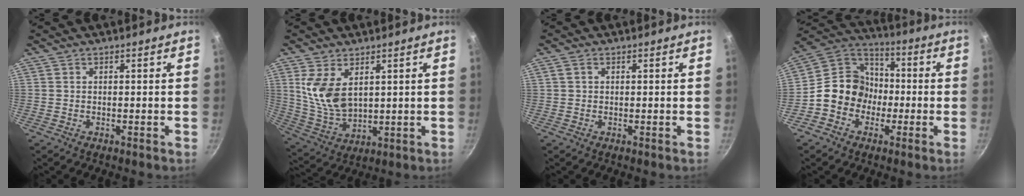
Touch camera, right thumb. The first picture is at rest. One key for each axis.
{"total": 10.2, "fx": 3.3, "fy": 5.9, "fz": 7.6, "tx": -0.145, "ty": -0.030, "tz": 0.078}
{"total": 1.1, "fx": 0.2, "fy": 0.9, "fz": 0.7, "tx": -0.013, "ty": 0.005, "tz": 0.004}
{"total": 12.5, "fx": -2.7, "fy": 11.0, "fz": 5.4, "tx": -0.042, "ty": 0.046, "tz": -0.069}